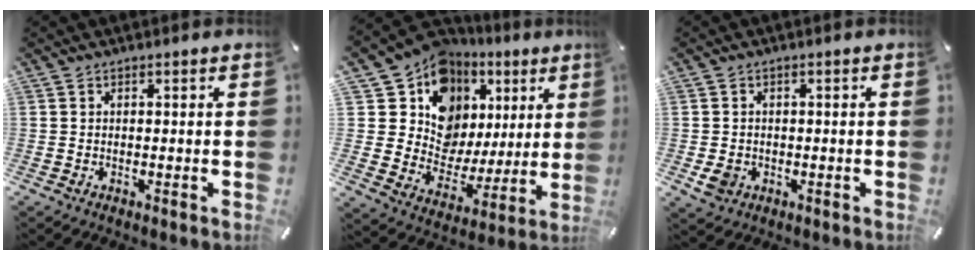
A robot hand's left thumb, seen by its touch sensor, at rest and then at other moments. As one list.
[{"total": 13.0, "force": [6.5, 10.8, 3.3], "torque": [-0.055, -0.079, 0.129]}, {"total": 3.5, "force": [-0.9, 3.0, 1.5], "torque": [-0.023, 0.000, -0.015]}]